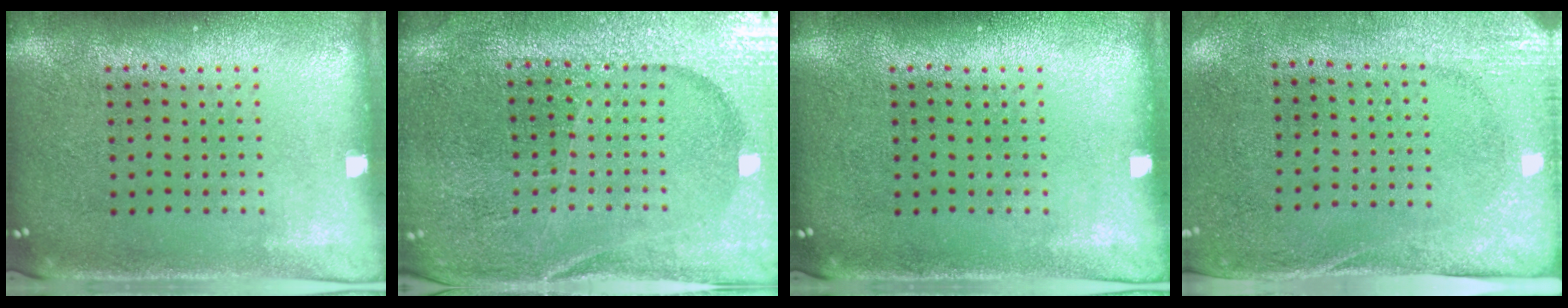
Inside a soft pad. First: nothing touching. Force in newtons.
{"total": 3.4, "press": 3.4, "slide": 0.5}
{"total": 0.0}
{"total": 2.8, "press": 2.2, "slide": 1.7}